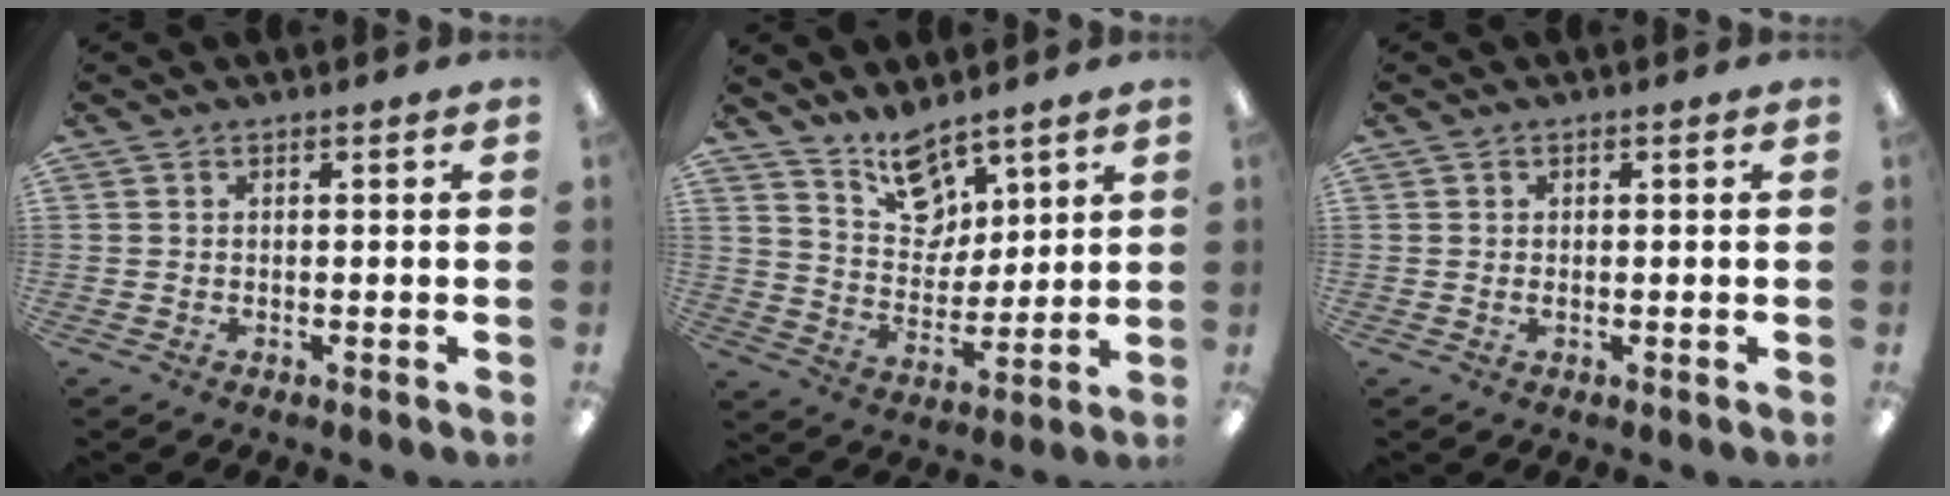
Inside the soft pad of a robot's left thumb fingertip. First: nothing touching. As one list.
[{"total": 11.1, "force": [8.6, 6.0, 3.6], "torque": [-0.057, -0.055, 0.161]}, {"total": 0.7, "force": [0.0, 0.3, 0.6], "torque": [-0.012, 0.002, -0.001]}]